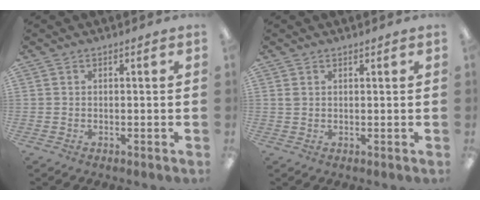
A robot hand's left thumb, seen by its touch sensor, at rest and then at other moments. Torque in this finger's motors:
{"motor_torque": [0.16, 0.15, 0.49, -0.20, 0.00]}